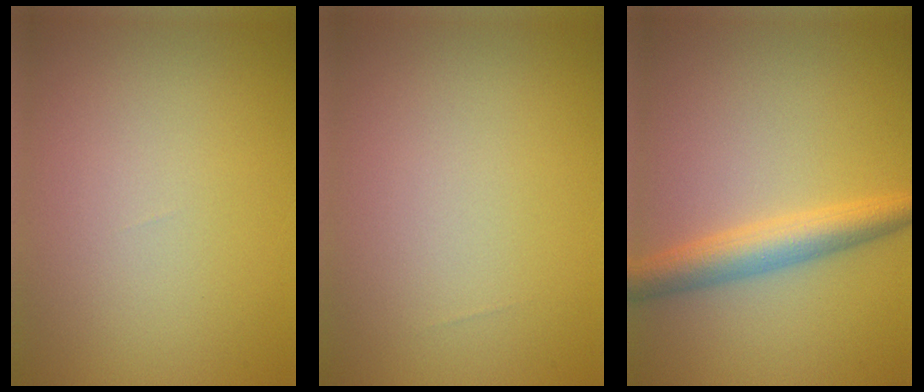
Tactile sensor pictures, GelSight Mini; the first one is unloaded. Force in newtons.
{"total": 0.0}
{"total": 4.0, "press": 4.0, "slide": 0.0}